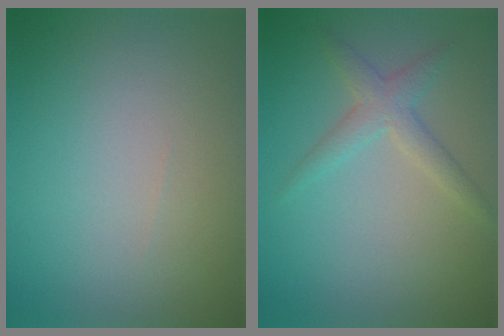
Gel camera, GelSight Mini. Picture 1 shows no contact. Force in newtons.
{"total": 2.4, "press": 2.4, "slide": 0.0}